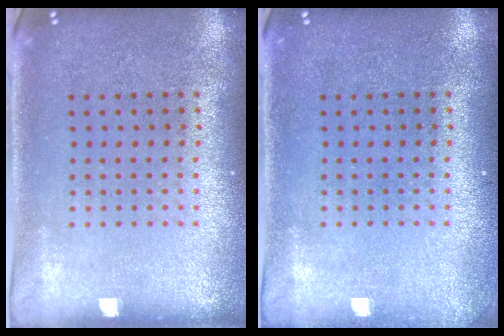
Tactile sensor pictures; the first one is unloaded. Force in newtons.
{"total": 0.7, "press": 0.7, "slide": 0.0}